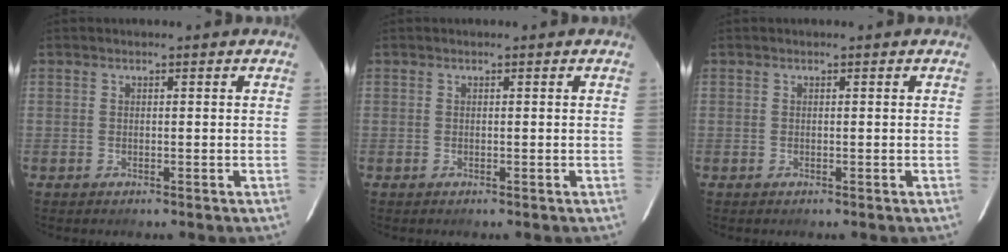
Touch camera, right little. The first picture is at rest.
{"total": 0.0}
{"total": 0.0}